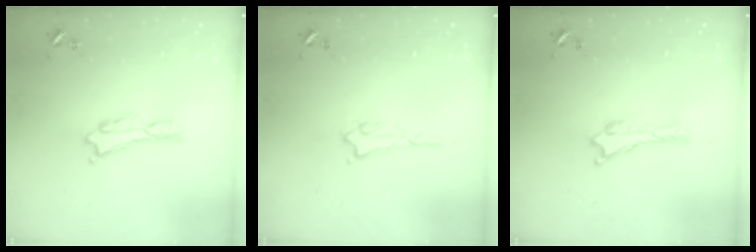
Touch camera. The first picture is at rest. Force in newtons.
{"total": 1.8, "press": 1.8, "slide": 0.2}
{"total": 0.0}